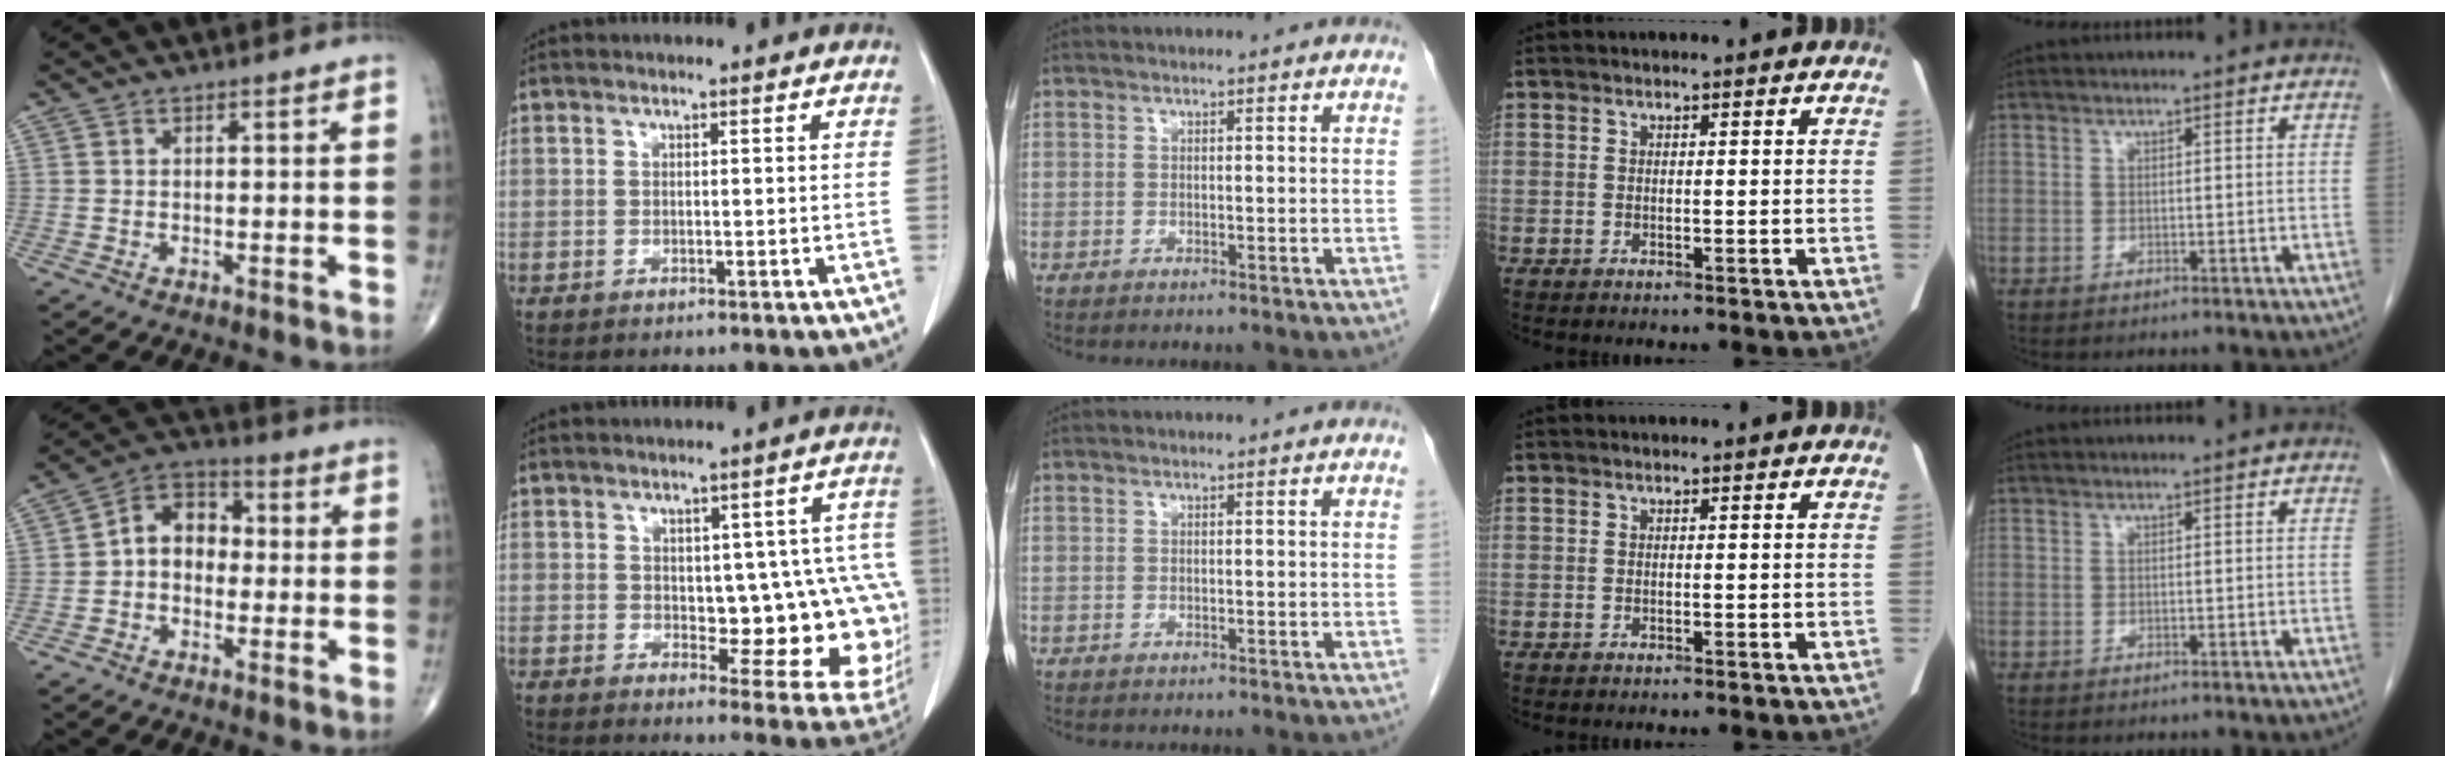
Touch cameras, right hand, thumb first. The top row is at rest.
{"thumb": {"total": 8.3, "force": [-0.5, 6.3, 5.3], "torque": [-0.055, 0.030, -0.027]}, "index": {"total": 18.0, "force": [-0.8, 7.9, 16.2], "torque": [-0.151, 0.024, 0.018]}}